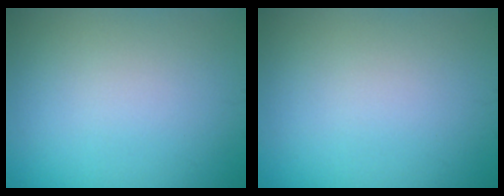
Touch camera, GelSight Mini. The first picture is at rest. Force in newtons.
{"total": 0.0}